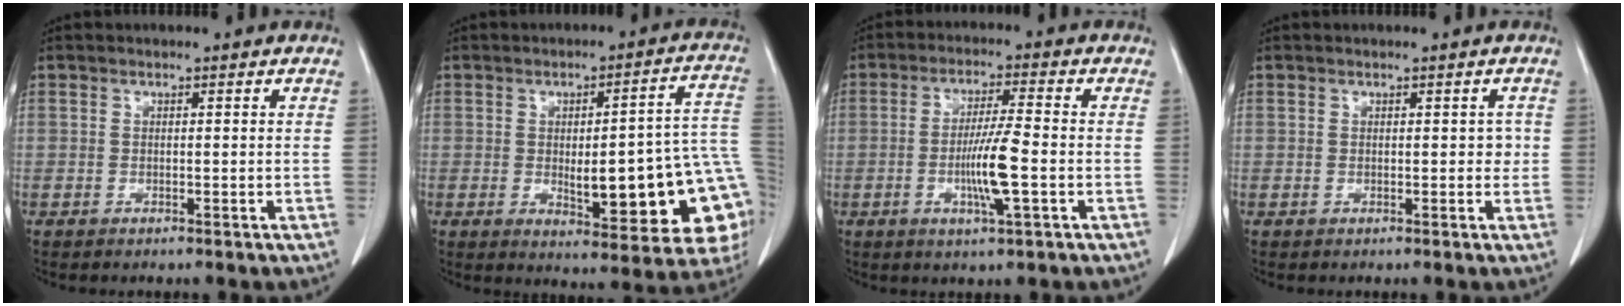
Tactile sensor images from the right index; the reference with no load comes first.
{"total": 20.1, "force": [-3.4, 5.0, 19.2], "torque": [-0.171, 0.027, -0.019]}
{"total": 7.5, "force": [-1.8, 0.0, 7.3], "torque": [-0.141, -0.006, -0.033]}
{"total": 1.5, "force": [0.1, 1.1, 1.0], "torque": [-0.005, 0.010, 0.001]}